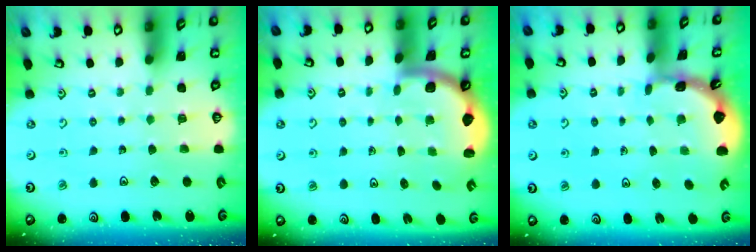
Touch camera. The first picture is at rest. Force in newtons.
{"total": 1.6, "press": 1.6, "slide": 0.1}
{"total": 1.6, "press": 1.6, "slide": 0.1}